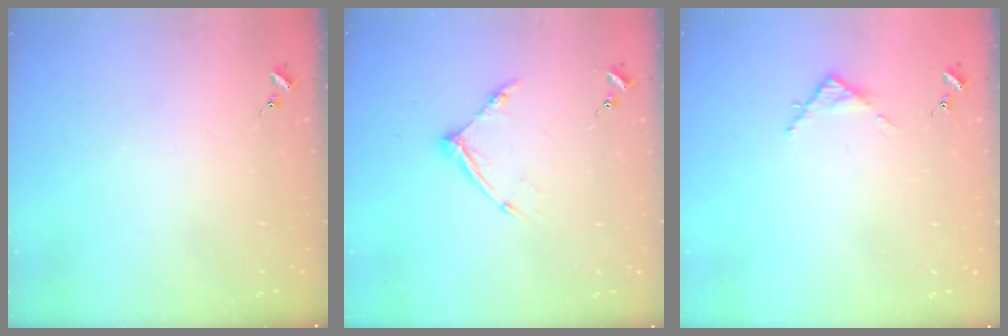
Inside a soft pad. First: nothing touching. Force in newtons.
{"total": 10.0, "press": 9.9, "slide": 0.7}
{"total": 3.3, "press": 3.2, "slide": 0.3}